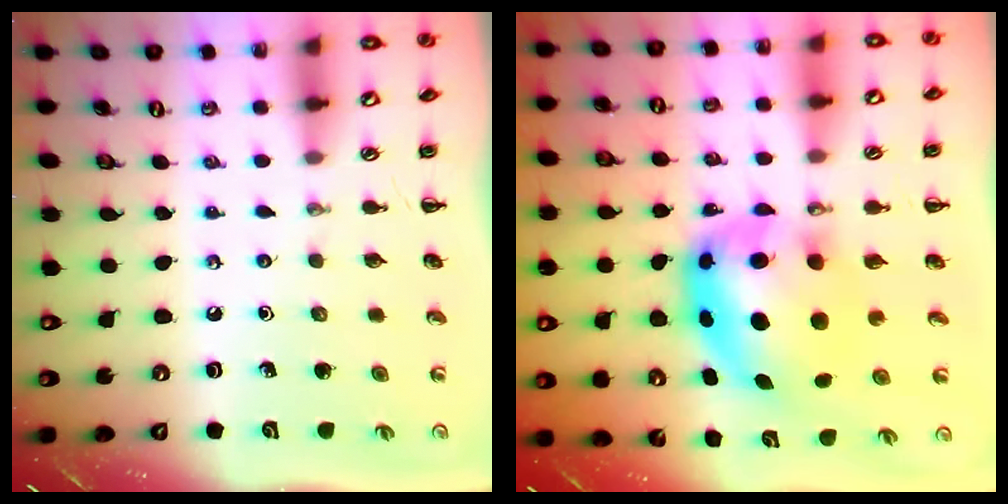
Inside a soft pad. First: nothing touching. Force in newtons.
{"total": 8.6, "press": 8.4, "slide": 1.9}